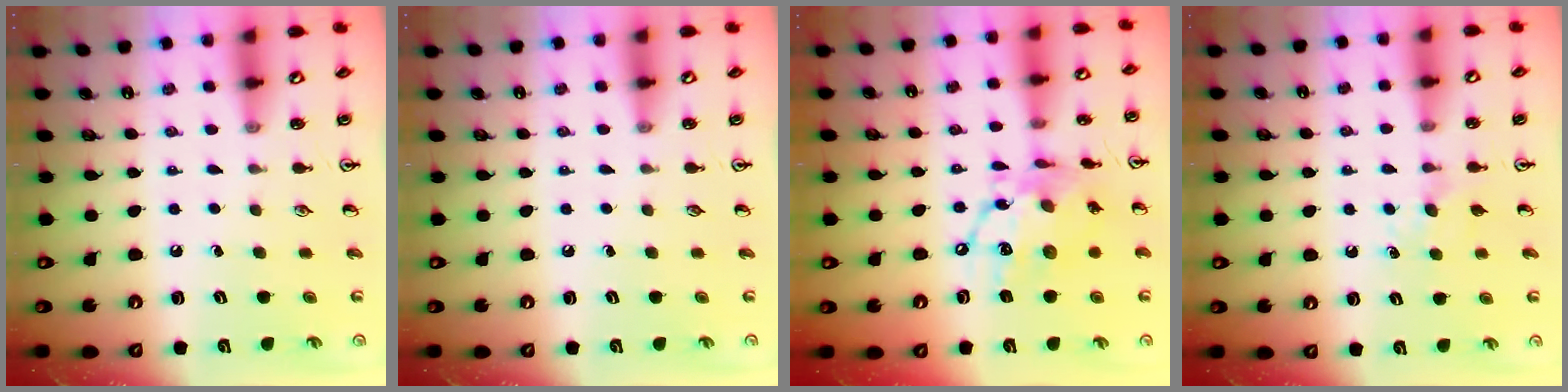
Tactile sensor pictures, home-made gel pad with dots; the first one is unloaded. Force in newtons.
{"total": 0.0}
{"total": 14.0, "press": 13.9, "slide": 1.6}
{"total": 4.4, "press": 4.3, "slide": 0.5}